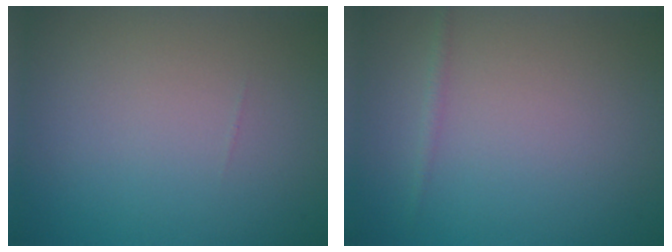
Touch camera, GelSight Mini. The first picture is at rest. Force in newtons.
{"total": 0.8, "press": 0.8, "slide": 0.0}